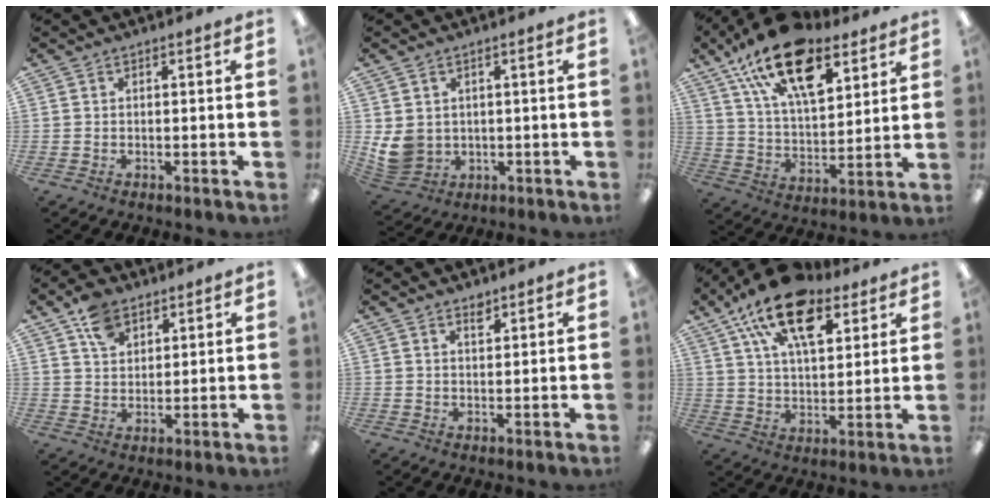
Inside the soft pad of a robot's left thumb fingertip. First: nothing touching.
{"total": 6.7, "force": [1.3, 5.9, 2.9], "torque": [-0.065, -0.003, 0.030]}
{"total": 22.0, "force": [13.3, 10.6, 14.0], "torque": [-0.233, -0.063, 0.235]}
{"total": 7.6, "force": [4.9, 4.9, 3.2], "torque": [-0.056, -0.008, 0.091]}
{"total": 2.2, "force": [1.8, 0.9, 0.8], "torque": [-0.002, -0.010, 0.030]}
{"total": 19.6, "force": [11.6, 9.9, 12.3], "torque": [-0.201, -0.049, 0.199]}